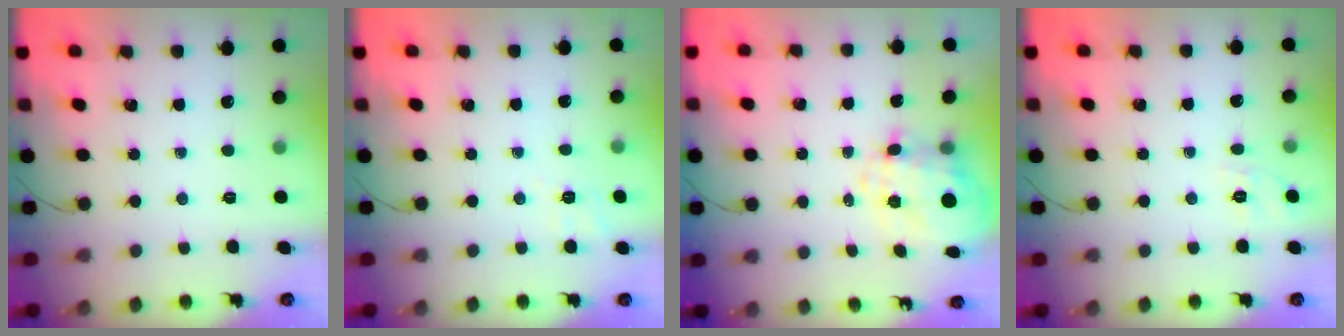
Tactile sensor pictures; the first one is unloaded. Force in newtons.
{"total": 2.4, "press": 1.4, "slide": 2.0}
{"total": 8.0, "press": 7.8, "slide": 1.9}
{"total": 1.6, "press": 0.0, "slide": 1.6}